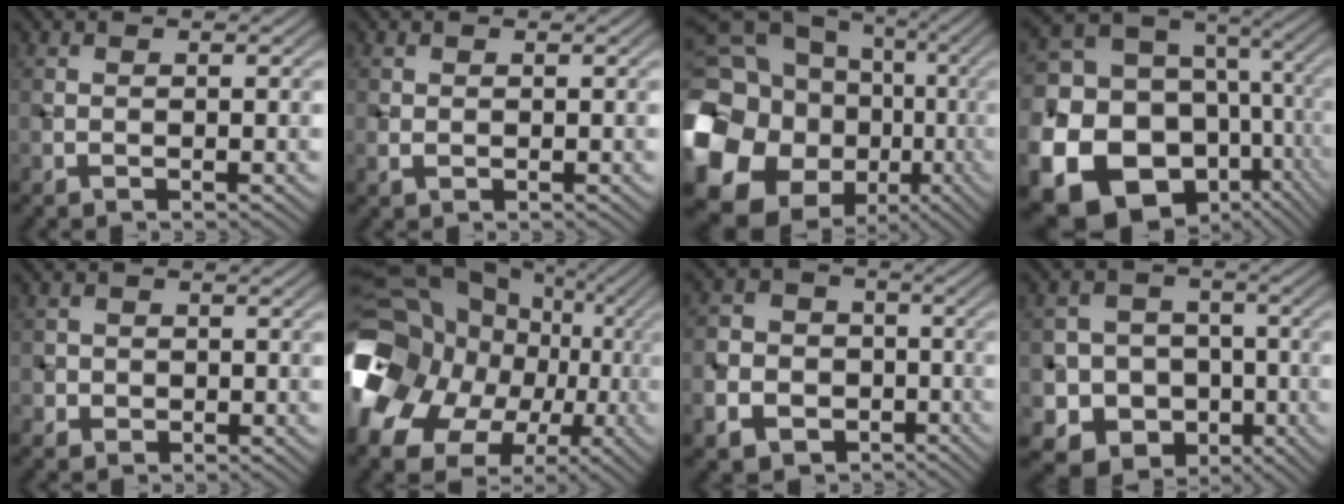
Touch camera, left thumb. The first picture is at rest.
{"total": 0.9, "force": [0.1, 0.7, 0.4], "torque": [-0.011, -0.001, 0.005]}
{"total": 21.7, "force": [-3.8, 17.8, 11.8], "torque": [-0.277, -0.045, -0.061]}
{"total": 24.4, "force": [-6.1, 20.6, 11.6], "torque": [-0.291, -0.036, -0.089]}
{"total": 1.9, "force": [-0.4, 1.8, 0.4], "torque": [0.003, -0.003, -0.013]}
{"total": 18.9, "force": [-1.8, 15.1, 11.3], "torque": [-0.259, -0.008, -0.029]}
{"total": 10.5, "force": [-4.6, 8.8, 3.3], "torque": [-0.107, -0.040, -0.094]}
{"total": 9.9, "force": [-3.4, 8.8, 2.9], "torque": [-0.077, -0.012, -0.093]}